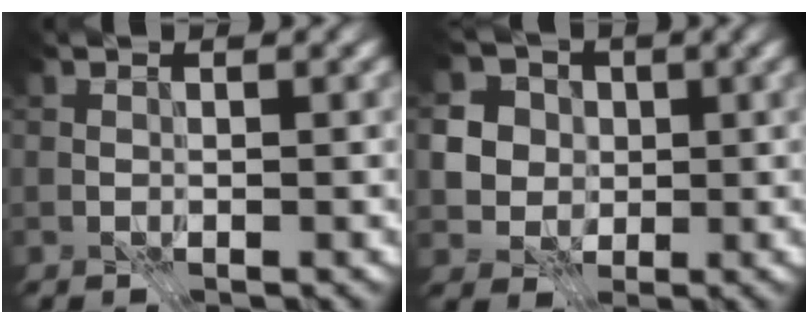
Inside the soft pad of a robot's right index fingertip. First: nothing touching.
{"total": 7.0, "force": [0.9, 6.4, 2.7], "torque": [-0.051, 0.016, 0.000]}